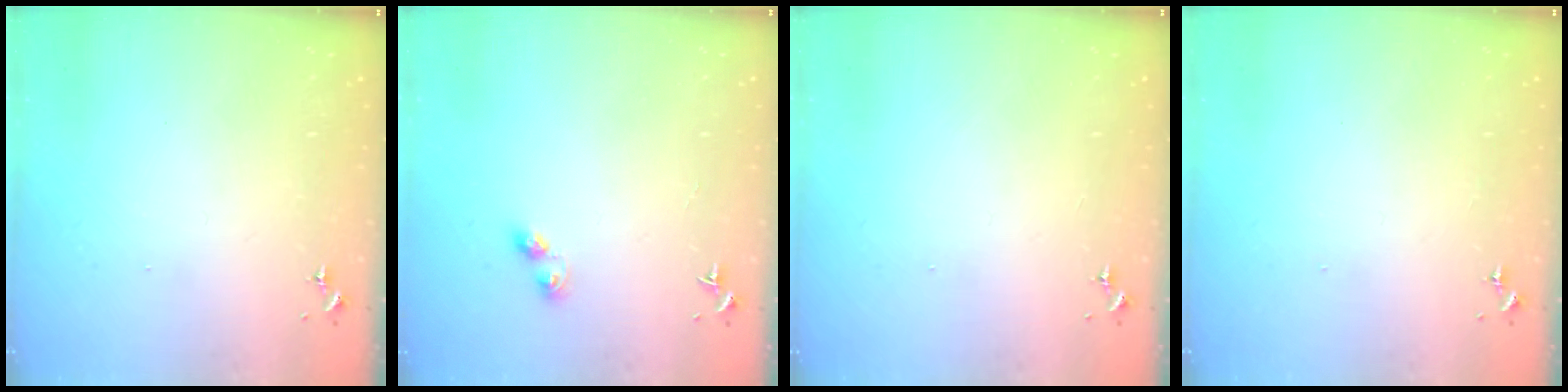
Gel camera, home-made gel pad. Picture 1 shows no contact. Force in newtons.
{"total": 4.5, "press": 4.5, "slide": 0.4}
{"total": 0.0}
{"total": 0.0}